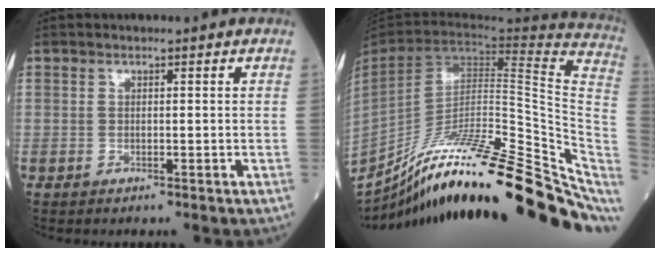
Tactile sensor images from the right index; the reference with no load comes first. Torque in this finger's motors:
{"motor_torque": [-0.47, -1.67, 0.54, 0.12]}